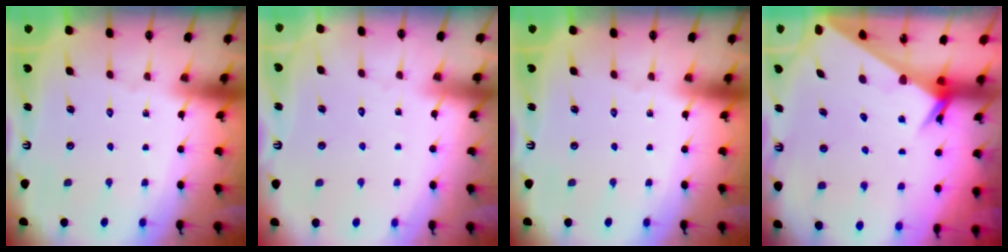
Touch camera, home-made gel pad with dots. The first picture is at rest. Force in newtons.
{"total": 3.1, "press": 3.1, "slide": 0.3}
{"total": 0.0}
{"total": 2.4, "press": 2.4, "slide": 0.1}